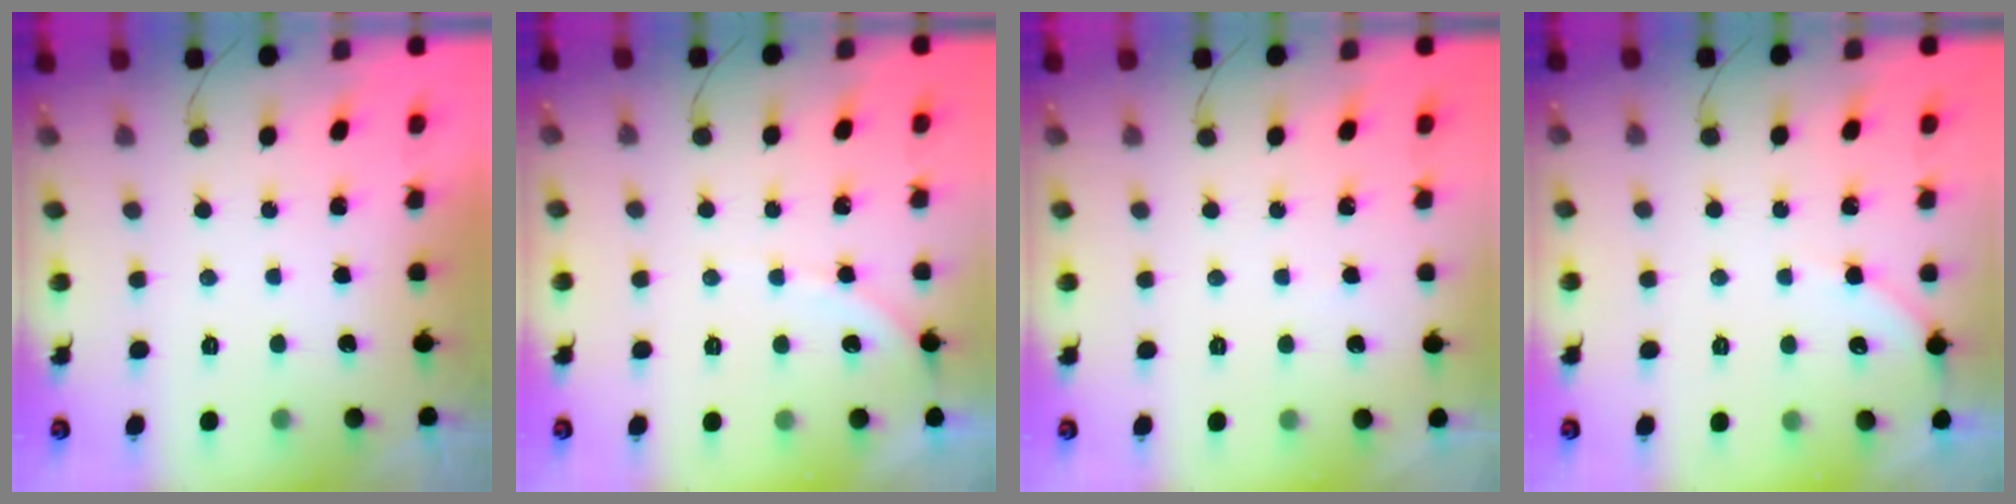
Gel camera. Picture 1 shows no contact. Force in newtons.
{"total": 3.3, "press": 3.2, "slide": 0.6}
{"total": 1.5, "press": 1.5, "slide": 0.2}
{"total": 3.6, "press": 3.5, "slide": 0.5}